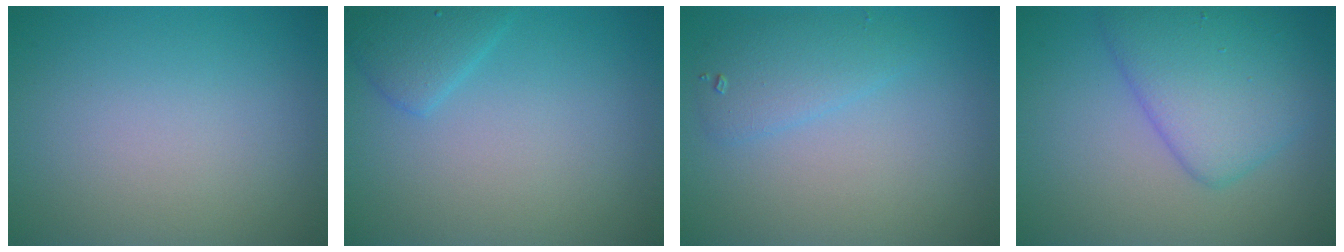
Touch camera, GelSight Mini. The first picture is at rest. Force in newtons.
{"total": 2.1, "press": 2.1, "slide": 0.2}
{"total": 2.4, "press": 2.4, "slide": 0.1}
{"total": 5.5, "press": 5.5, "slide": 0.2}